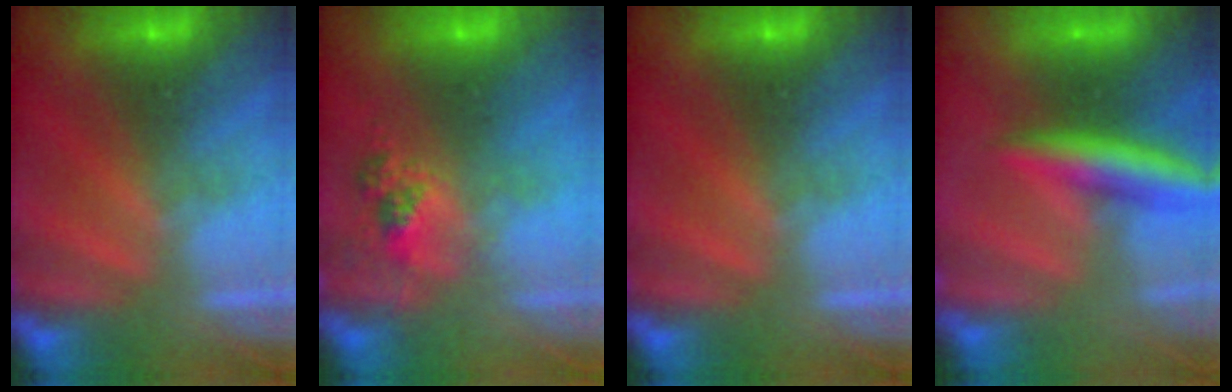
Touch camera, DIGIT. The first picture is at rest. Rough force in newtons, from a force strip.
{"total": 2.5}
{"total": 0.0}
{"total": 9.0}